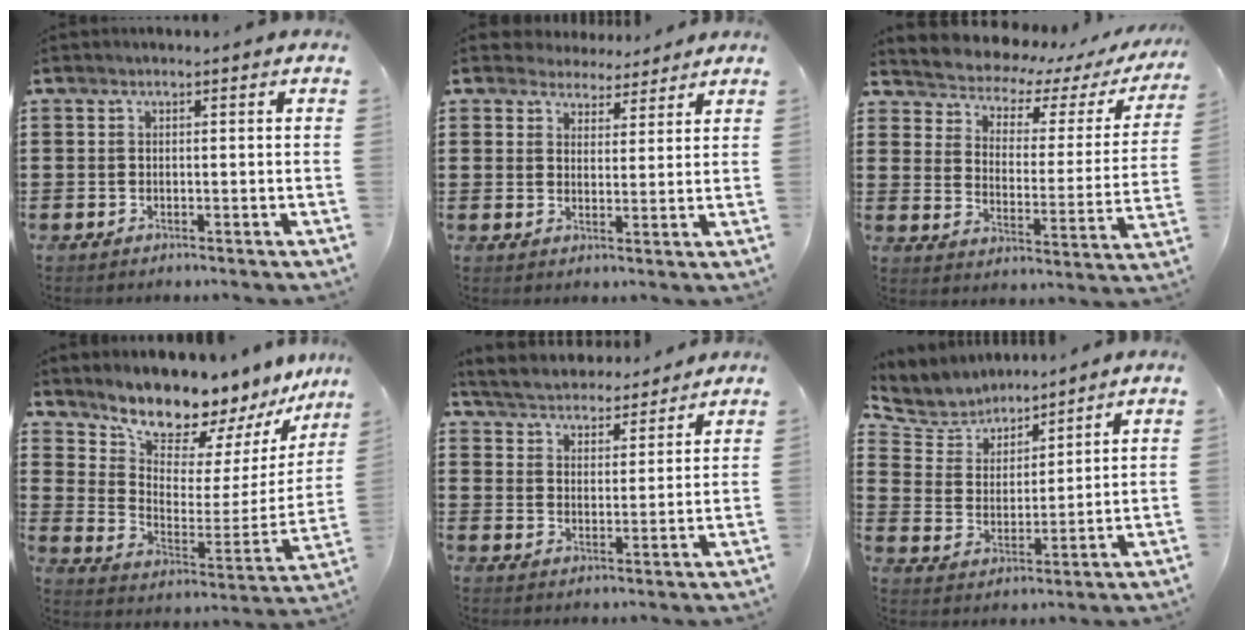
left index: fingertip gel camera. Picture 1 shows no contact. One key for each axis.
{"total": 3.6, "fx": 3.4, "fy": 1.3, "fz": -0.1, "tx": -0.013, "ty": -0.005, "tz": 0.064}
{"total": 3.7, "fx": 3.4, "fy": 1.1, "fz": 0.8, "tx": -0.042, "ty": -0.034, "tz": 0.050}
{"total": 9.7, "fx": 9.5, "fy": 1.4, "fz": 1.3, "tx": -0.057, "ty": -0.096, "tz": 0.163}
{"total": 4.4, "fx": 4.4, "fy": 0.4, "fz": 0.0, "tx": -0.025, "ty": -0.029, "tz": 0.074}
{"total": 5.7, "fx": 5.3, "fy": 2.1, "fz": 0.2, "tx": -0.042, "ty": -0.030, "tz": 0.092}